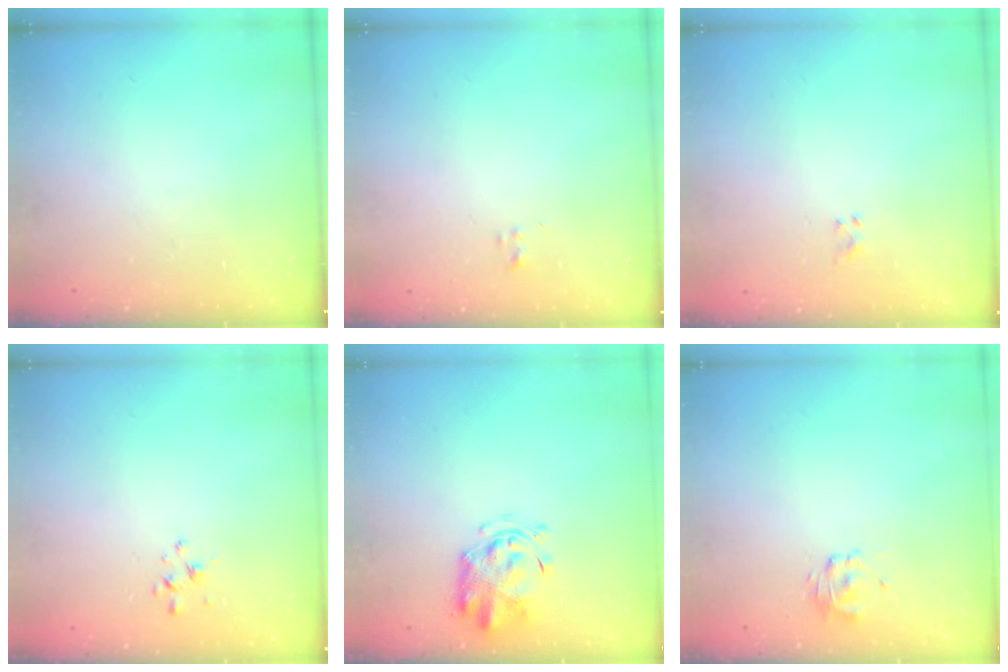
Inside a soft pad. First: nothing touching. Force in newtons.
{"total": 1.8, "press": 1.7, "slide": 0.3}
{"total": 2.9, "press": 2.7, "slide": 1.1}
{"total": 2.0, "press": 1.9, "slide": 0.6}
{"total": 3.9, "press": 3.9, "slide": 0.6}
{"total": 2.9, "press": 2.8, "slide": 0.8}